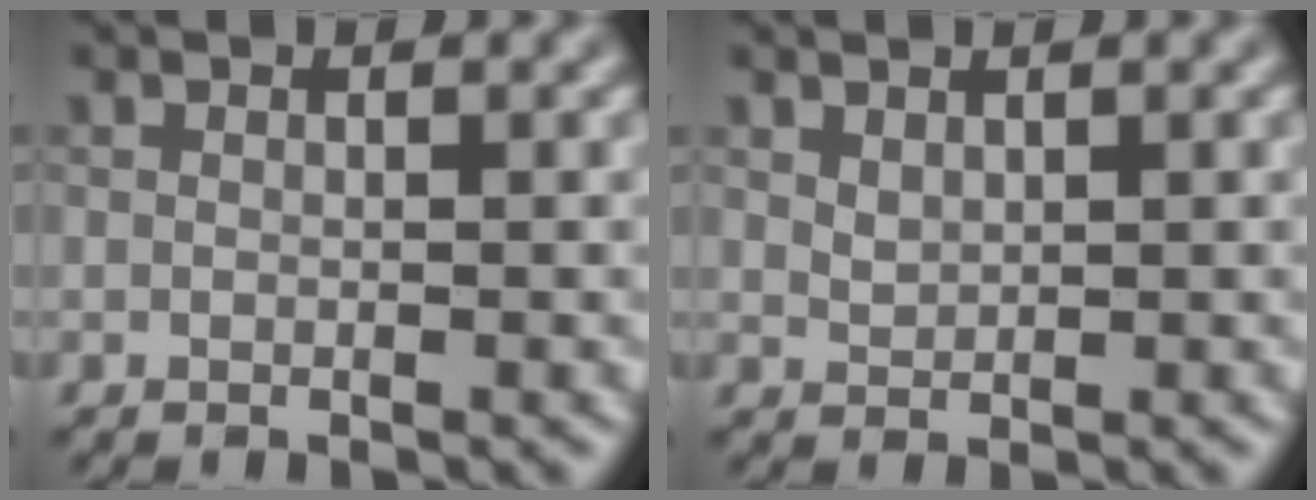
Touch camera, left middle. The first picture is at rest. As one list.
[{"total": 1.0, "force": [0.7, 0.5, 0.4], "torque": [-0.014, 0.000, 0.020]}]